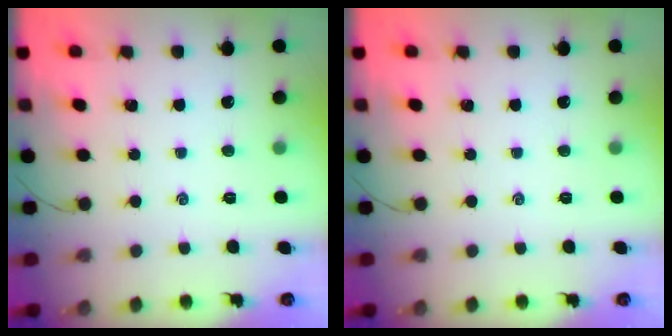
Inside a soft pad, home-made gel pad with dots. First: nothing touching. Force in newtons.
{"total": 0.0}